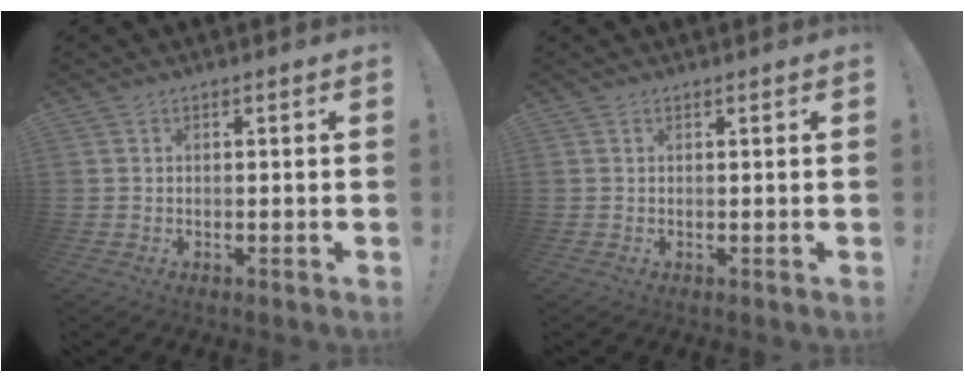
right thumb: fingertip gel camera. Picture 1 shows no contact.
{"total": 0.0}